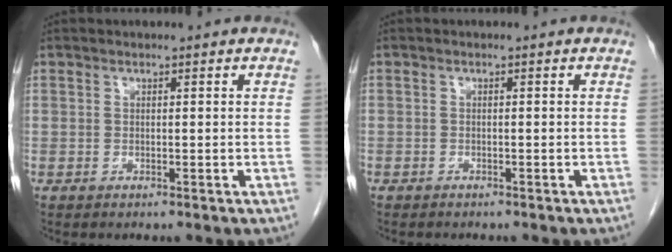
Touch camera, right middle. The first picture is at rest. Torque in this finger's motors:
{"motor_torque": [0.78, -0.95, -0.41, -0.21]}